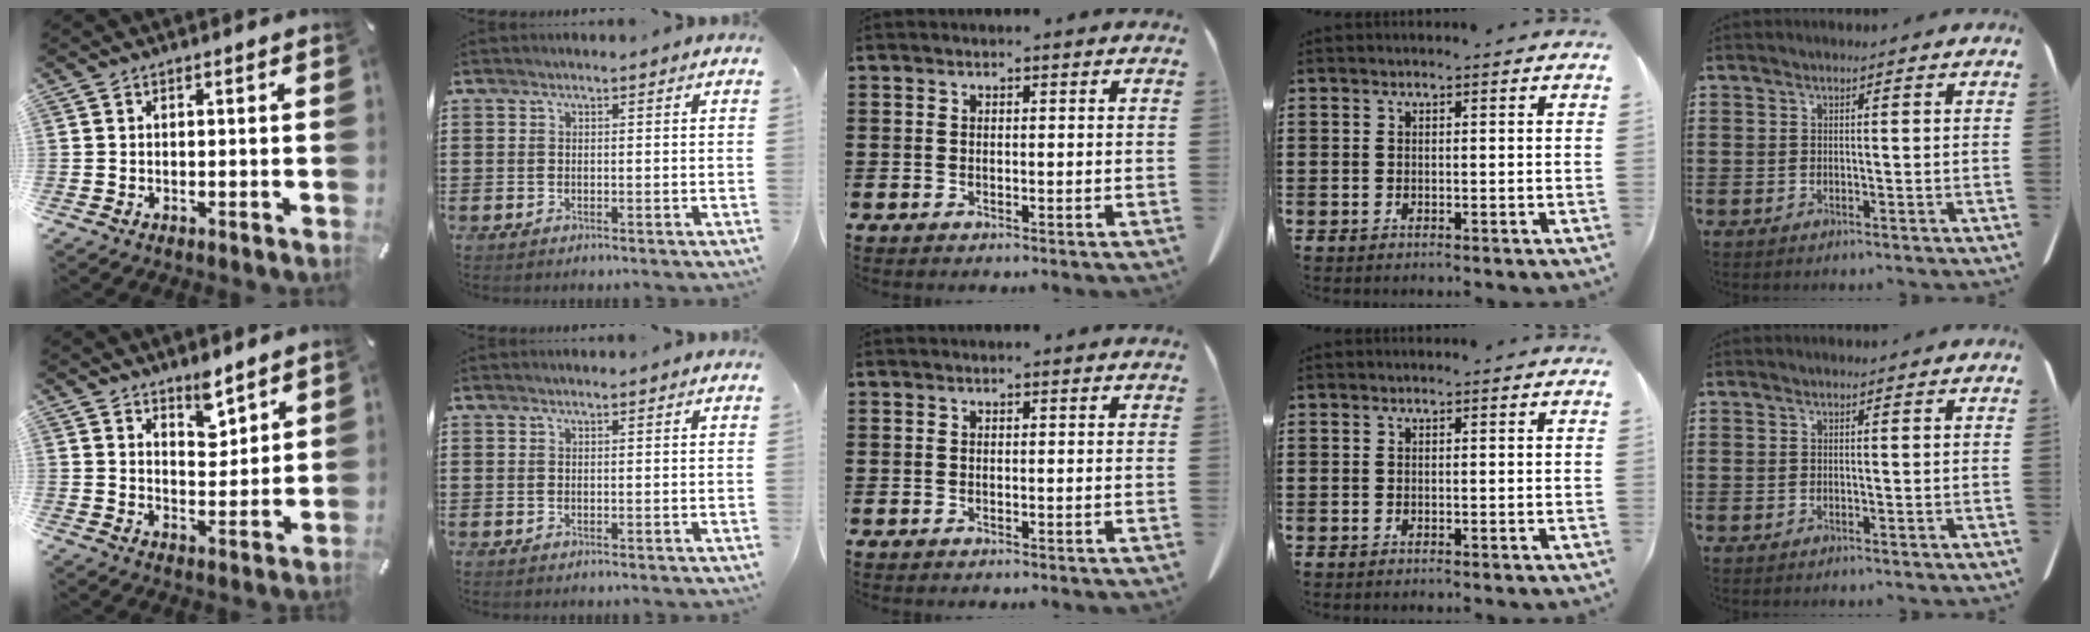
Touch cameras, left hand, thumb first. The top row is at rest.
{"thumb": {"total": 5.7, "force": [5.0, 2.4, 1.2], "torque": [0.001, -0.040, 0.088]}}